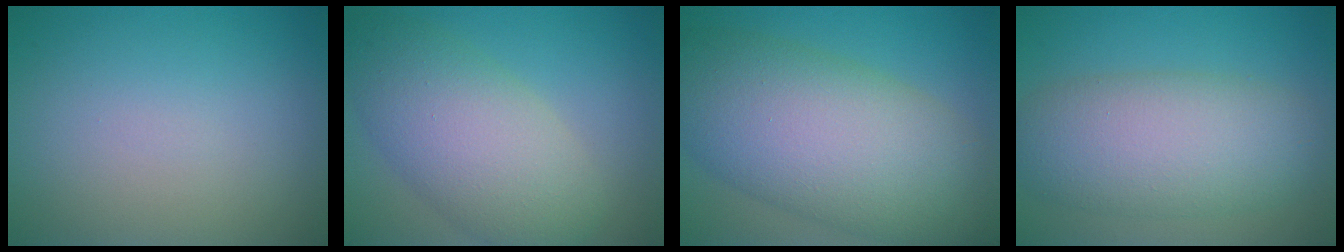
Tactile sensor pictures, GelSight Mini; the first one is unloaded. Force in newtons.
{"total": 7.9, "press": 7.9, "slide": 0.3}
{"total": 12.4, "press": 12.3, "slide": 0.4}
{"total": 7.7, "press": 7.7, "slide": 0.6}